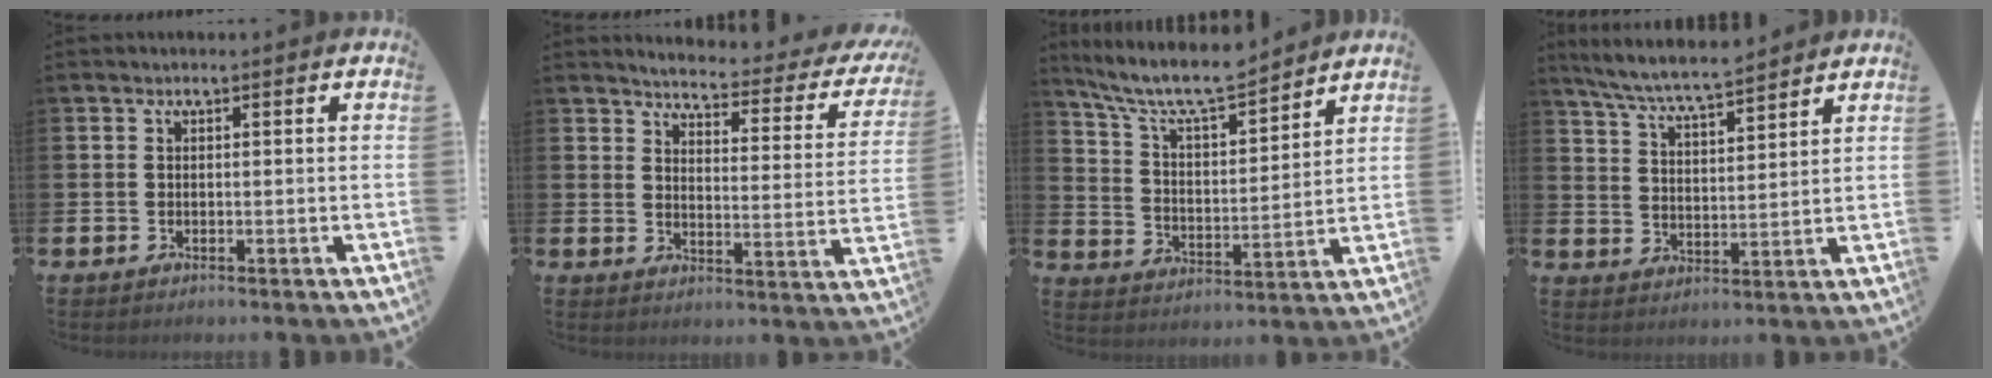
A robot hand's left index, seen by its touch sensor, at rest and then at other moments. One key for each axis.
{"total": 3.4, "fx": 3.2, "fy": 0.6, "fz": 1.0, "tx": -0.034, "ty": -0.033, "tz": 0.044}
{"total": 8.9, "fx": 8.2, "fy": 1.4, "fz": 3.2, "tx": -0.099, "ty": -0.048, "tz": 0.145}
{"total": 7.0, "fx": 6.7, "fy": 0.4, "fz": 2.0, "tx": -0.064, "ty": -0.036, "tz": 0.119}